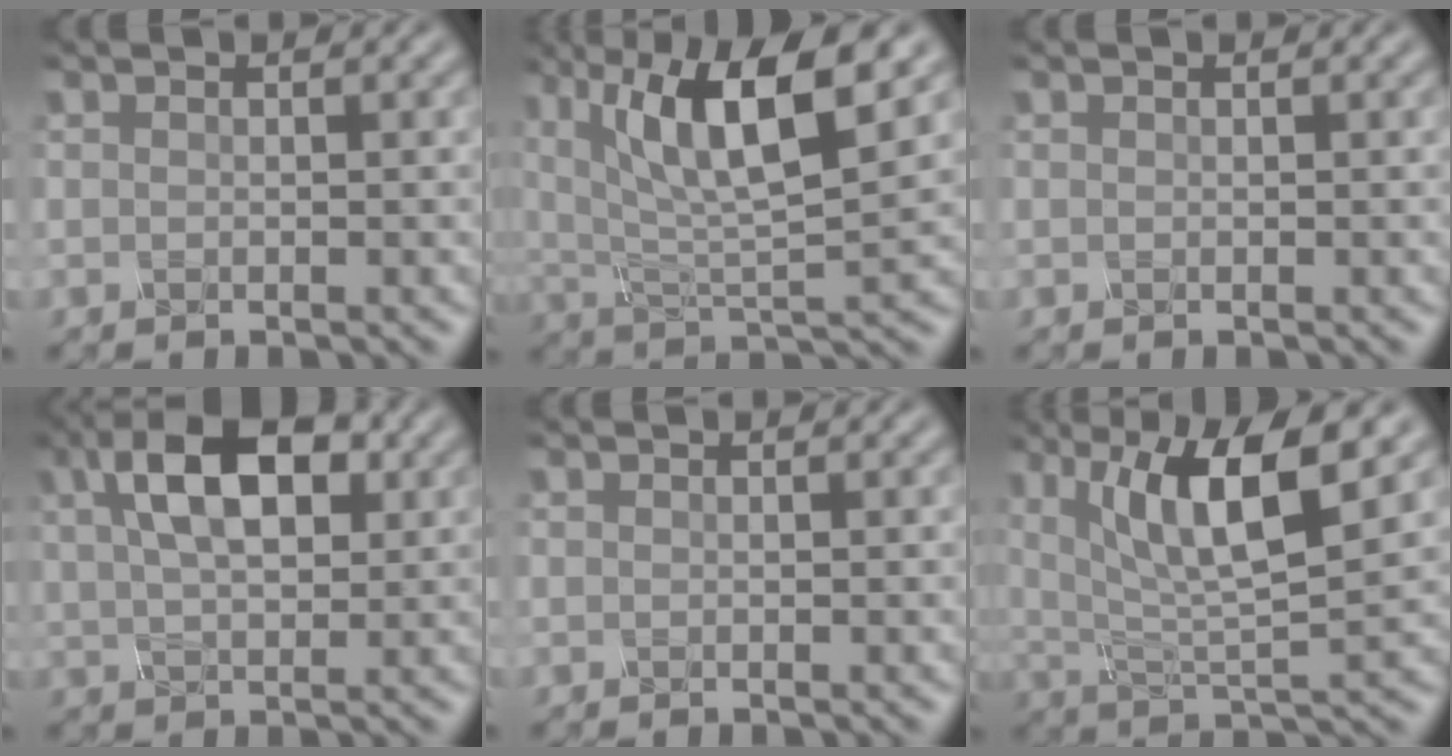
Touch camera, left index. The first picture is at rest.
{"total": 10.1, "force": [4.2, 2.9, 8.7], "torque": [-0.160, -0.002, 0.073]}
{"total": 0.0}
{"total": 9.2, "force": [2.8, 5.0, 7.3], "torque": [-0.123, 0.023, 0.035]}
{"total": 0.0}
{"total": 9.2, "force": [3.5, 2.5, 8.1], "torque": [-0.146, -0.005, 0.062]}